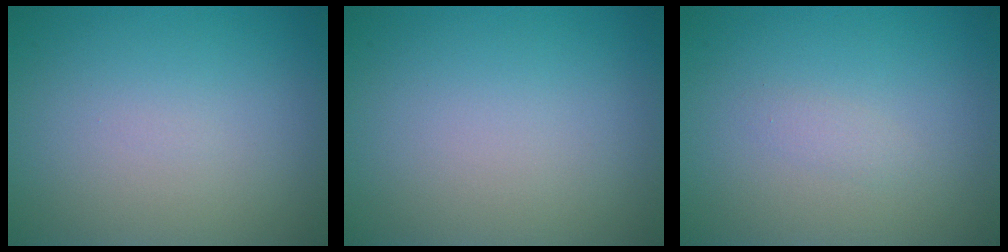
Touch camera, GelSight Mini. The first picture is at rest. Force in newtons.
{"total": 0.0}
{"total": 0.7, "press": 0.7, "slide": 0.0}